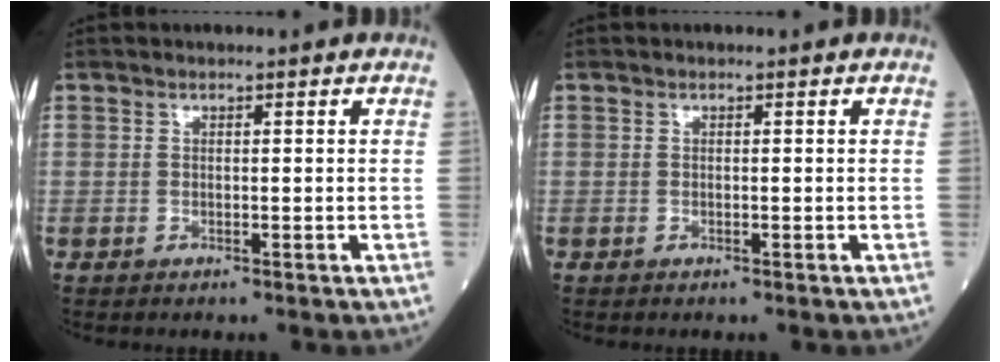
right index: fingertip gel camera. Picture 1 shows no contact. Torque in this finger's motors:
{"motor_torque": [0.09, -0.04, 0.05, -0.01]}